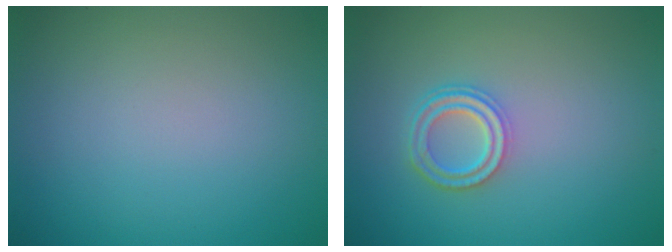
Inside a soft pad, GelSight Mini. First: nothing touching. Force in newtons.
{"total": 3.2, "press": 2.5, "slide": 2.1}